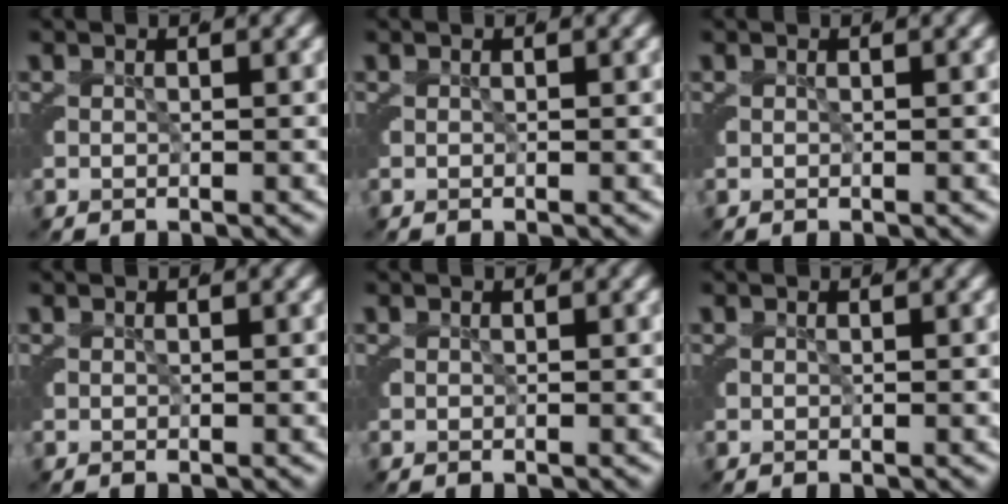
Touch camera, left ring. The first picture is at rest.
{"total": 0.0}
{"total": 0.0}
{"total": 0.0}
{"total": 0.0}
{"total": 0.0}